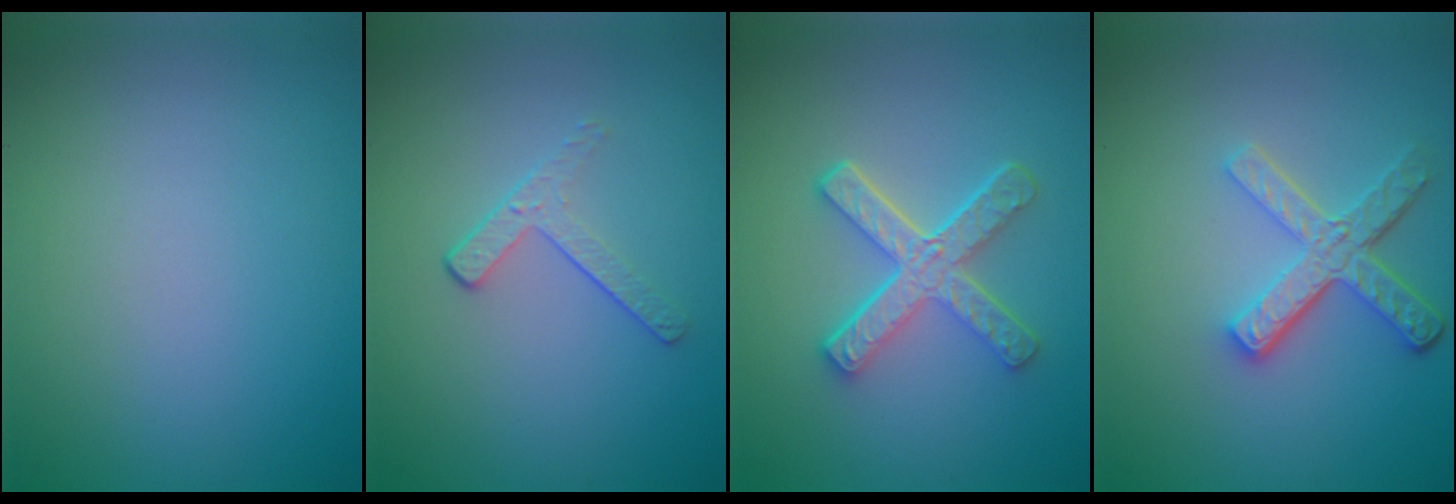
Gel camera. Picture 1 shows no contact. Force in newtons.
{"total": 1.8, "press": 1.1, "slide": 1.4}
{"total": 5.2, "press": 3.9, "slide": 3.5}
{"total": 4.5, "press": 3.3, "slide": 3.0}